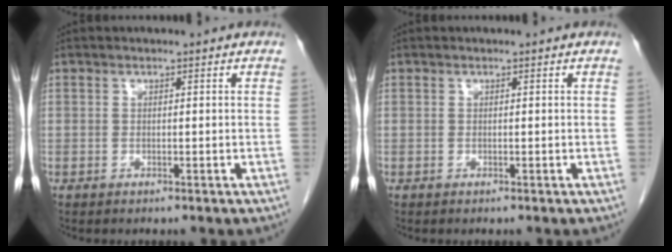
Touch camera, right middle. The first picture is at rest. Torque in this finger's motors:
{"motor_torque": [0.01, -0.14, 0.00, 0.00]}